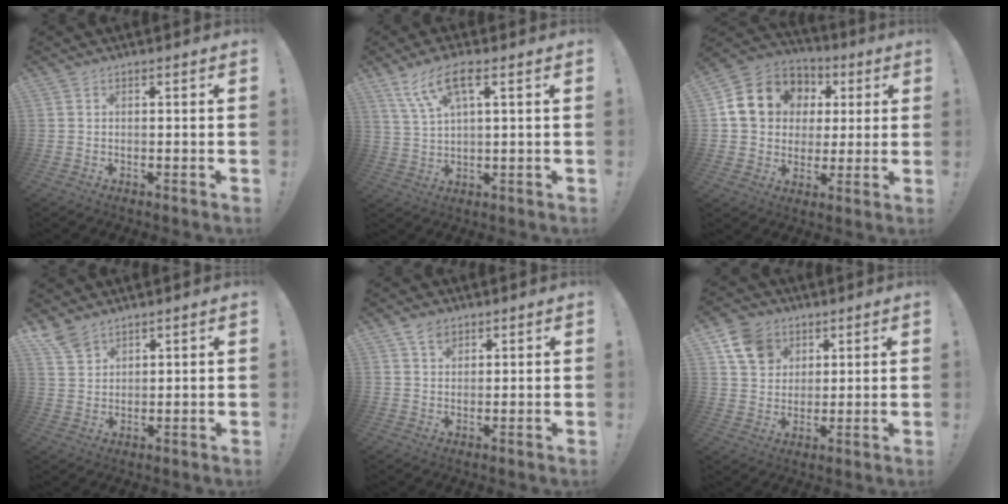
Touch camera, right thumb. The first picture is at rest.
{"total": 9.6, "force": [4.9, 3.0, 7.7], "torque": [-0.147, -0.008, 0.094]}
{"total": 15.9, "force": [4.2, 13.5, 7.2], "torque": [-0.101, -0.002, 0.098]}
{"total": 6.2, "force": [5.2, 2.5, 2.4], "torque": [-0.047, -0.029, 0.100]}
{"total": 4.3, "force": [2.8, 2.8, 1.8], "torque": [-0.023, -0.010, 0.049]}
{"total": 11.4, "force": [5.8, 8.9, 4.3], "torque": [-0.067, -0.024, 0.116]}